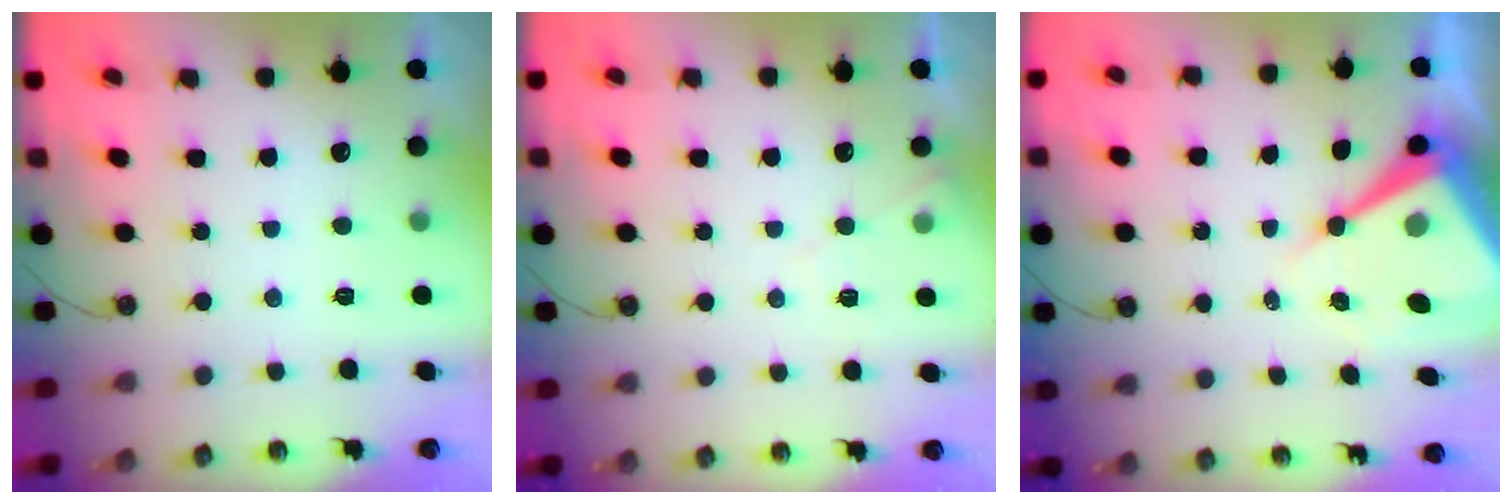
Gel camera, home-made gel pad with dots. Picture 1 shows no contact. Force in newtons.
{"total": 5.4, "press": 5.3, "slide": 0.8}
{"total": 15.8, "press": 15.8, "slide": 1.3}